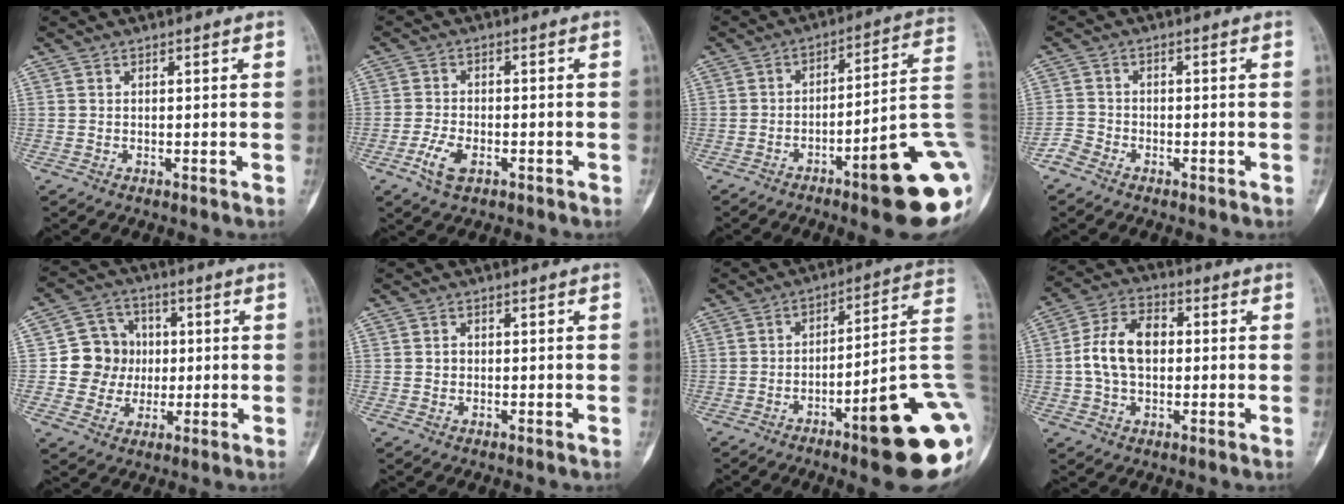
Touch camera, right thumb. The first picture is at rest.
{"total": 4.9, "force": [-2.4, 2.6, 3.4], "torque": [-0.075, 0.008, -0.042]}
{"total": 18.9, "force": [-6.8, 3.3, 17.3], "torque": [-0.164, 0.045, -0.087]}
{"total": 2.6, "force": [-2.1, 1.4, 0.3], "torque": [-0.006, 0.006, -0.046]}
{"total": 9.8, "force": [0.2, 9.4, 2.9], "torque": [-0.004, 0.016, 0.002]}
{"total": 0.9, "force": [-0.1, 0.8, 0.3], "torque": [-0.001, 0.003, -0.001]}
{"total": 21.0, "force": [-7.6, 3.6, 19.2], "torque": [-0.190, 0.046, -0.099]}
{"total": 10.4, "force": [0.3, 6.8, 7.8], "torque": [-0.144, 0.027, 0.001]}